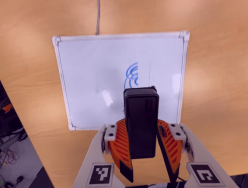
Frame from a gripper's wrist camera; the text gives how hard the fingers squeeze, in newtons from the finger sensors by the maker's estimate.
{"total": 8.9, "left": 9.7, "right": 8.1}